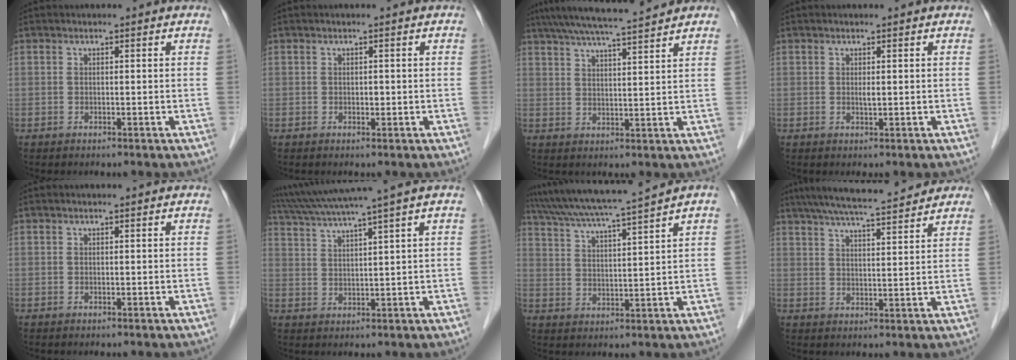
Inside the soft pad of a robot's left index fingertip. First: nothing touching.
{"total": 0.6, "force": [0.0, 0.4, 0.5], "torque": [-0.007, 0.001, 0.000]}
{"total": 11.4, "force": [10.1, -0.5, 5.3], "torque": [-0.093, 0.023, 0.150]}
{"total": 0.8, "force": [0.2, 0.1, 0.8], "torque": [-0.016, -0.002, 0.004]}
{"total": 0.0}
{"total": 10.8, "force": [8.6, -2.1, 6.2], "torque": [-0.110, 0.016, 0.137]}
{"total": 12.4, "force": [10.4, -1.7, 6.6], "torque": [-0.119, 0.011, 0.165]}
{"total": 14.1, "force": [12.4, 1.1, 6.7], "torque": [-0.117, 0.028, 0.181]}